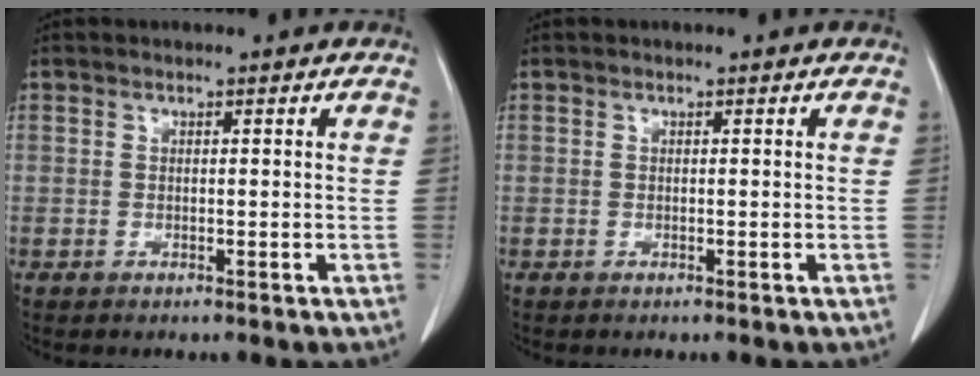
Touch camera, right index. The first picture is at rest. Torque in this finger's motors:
{"motor_torque": [-0.02, 0.02, 0.00, 0.00]}